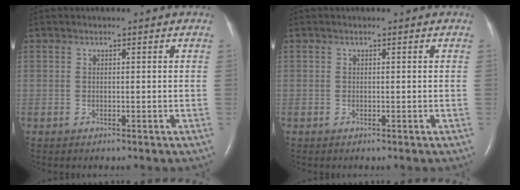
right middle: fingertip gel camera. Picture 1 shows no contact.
{"total": 0.0}